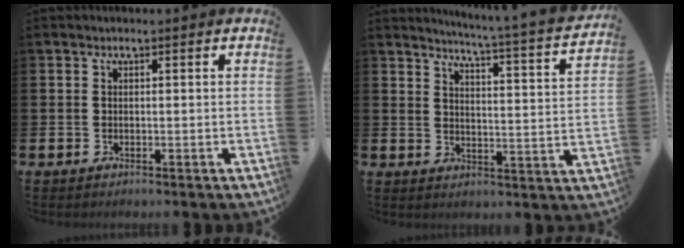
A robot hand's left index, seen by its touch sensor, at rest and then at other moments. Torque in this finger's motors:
{"motor_torque": [-0.31, -0.50, -1.05, 0.03]}